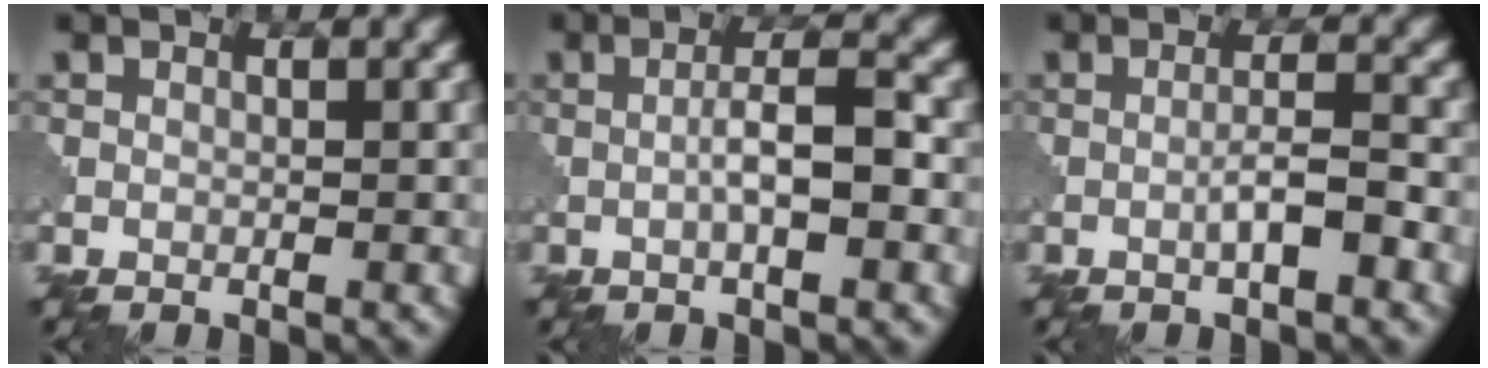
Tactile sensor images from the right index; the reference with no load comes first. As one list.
[{"total": 3.8, "force": [-0.6, 0.7, 3.7], "torque": [-0.065, 0.007, -0.015]}, {"total": 2.5, "force": [-1.0, 0.2, 2.3], "torque": [-0.039, 0.009, -0.019]}]